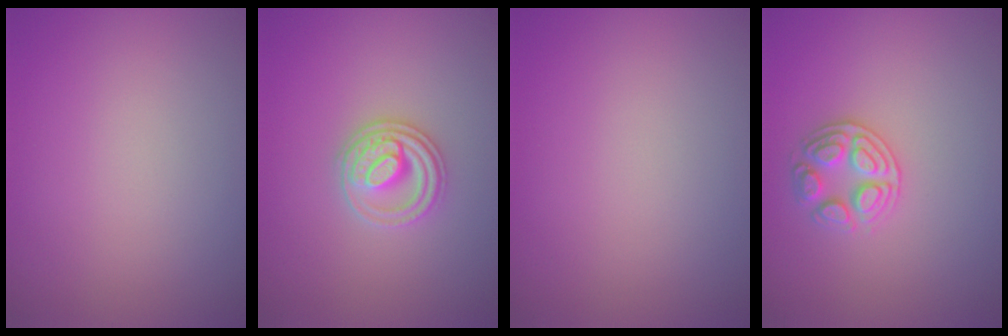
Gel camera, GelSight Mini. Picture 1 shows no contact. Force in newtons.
{"total": 3.0, "press": 2.8, "slide": 0.9}
{"total": 0.0}
{"total": 2.6, "press": 2.6, "slide": 0.4}